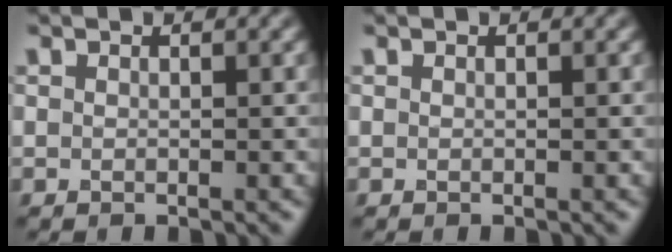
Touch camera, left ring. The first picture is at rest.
{"total": 0.0}